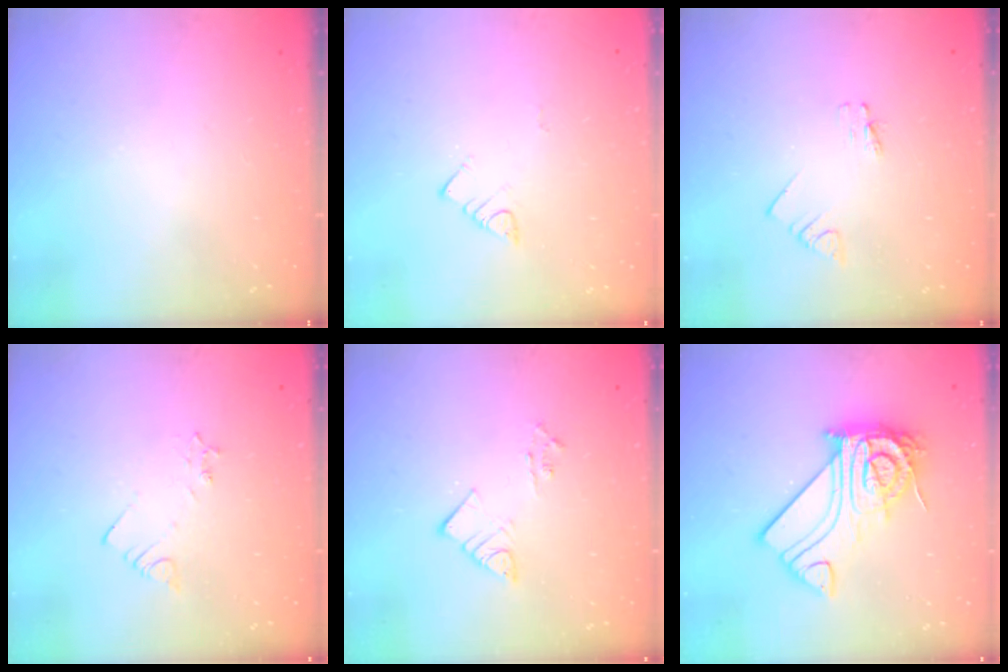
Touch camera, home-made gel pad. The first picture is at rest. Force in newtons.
{"total": 3.0, "press": 3.0, "slide": 0.2}
{"total": 1.1, "press": 1.1, "slide": 0.0}
{"total": 2.5, "press": 2.5, "slide": 0.3}
{"total": 5.5, "press": 5.5, "slide": 0.4}
{"total": 21.6, "press": 21.6, "slide": 2.0}